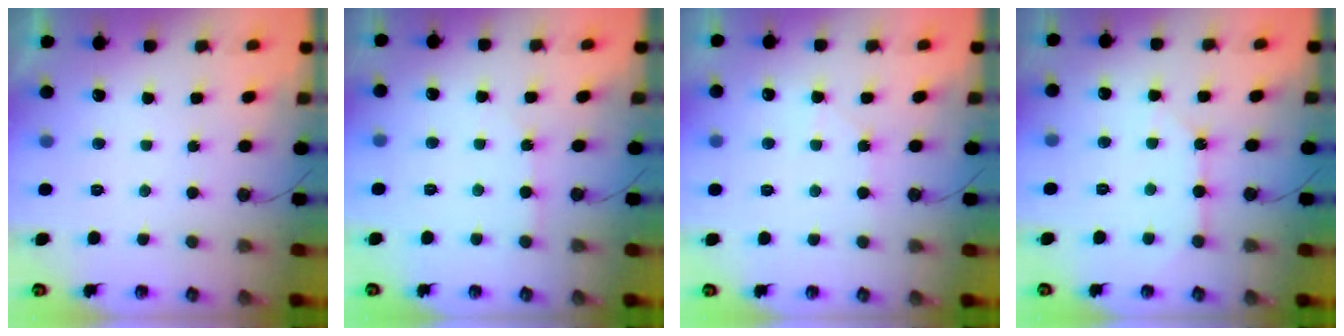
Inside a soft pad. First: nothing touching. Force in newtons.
{"total": 2.9, "press": 2.9, "slide": 0.4}
{"total": 3.9, "press": 3.9, "slide": 0.6}
{"total": 5.9, "press": 5.9, "slide": 0.4}